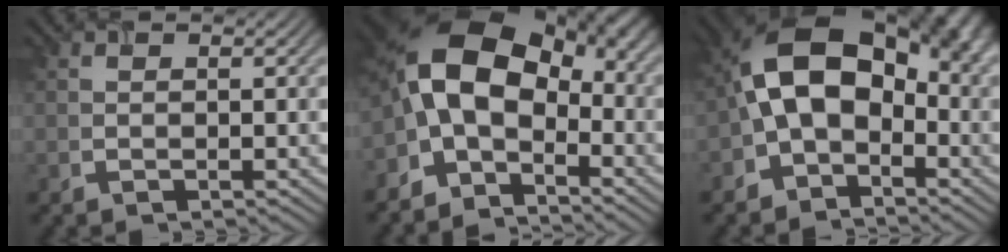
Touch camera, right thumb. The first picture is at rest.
{"total": 11.9, "force": [-2.6, 7.2, 9.2], "torque": [-0.188, 0.017, -0.063]}
{"total": 12.6, "force": [-0.6, 8.1, 9.6], "torque": [-0.173, 0.024, -0.024]}